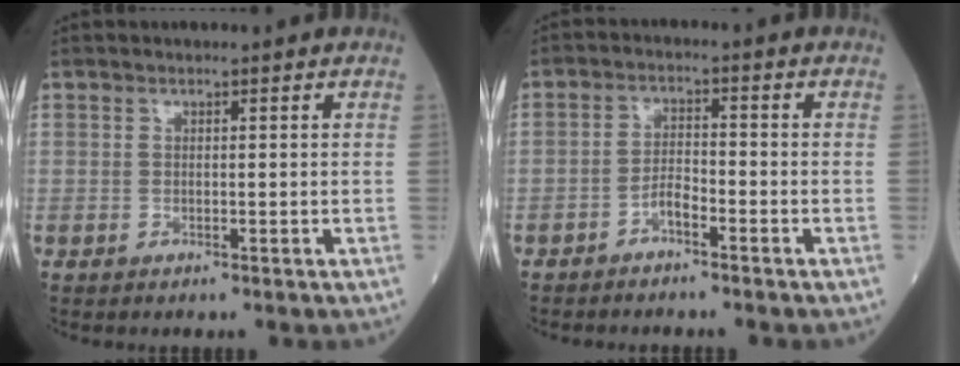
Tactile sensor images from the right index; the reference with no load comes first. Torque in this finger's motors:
{"motor_torque": [0.24, -0.13, 0.10, 0.01]}